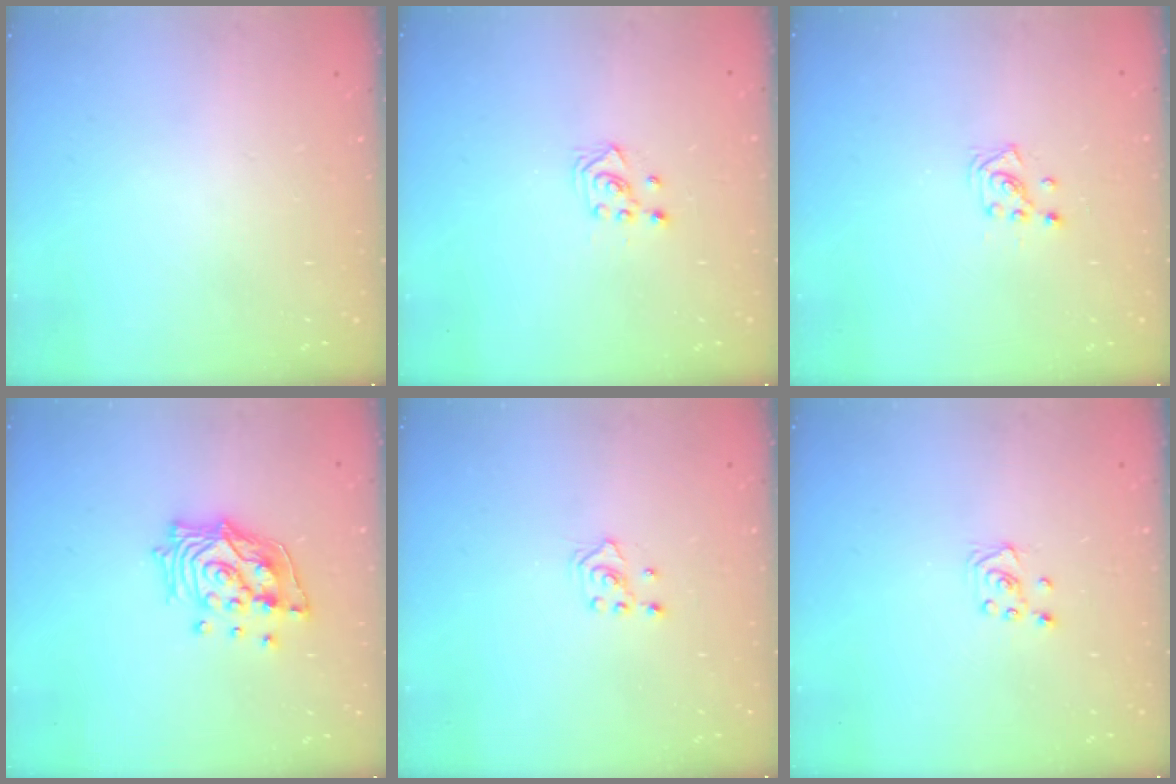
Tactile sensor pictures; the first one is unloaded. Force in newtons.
{"total": 3.1, "press": 2.9, "slide": 1.0}
{"total": 2.0, "press": 1.9, "slide": 0.8}
{"total": 14.3, "press": 14.2, "slide": 1.9}
{"total": 2.7, "press": 2.6, "slide": 0.8}
{"total": 3.0, "press": 3.0, "slide": 0.3}